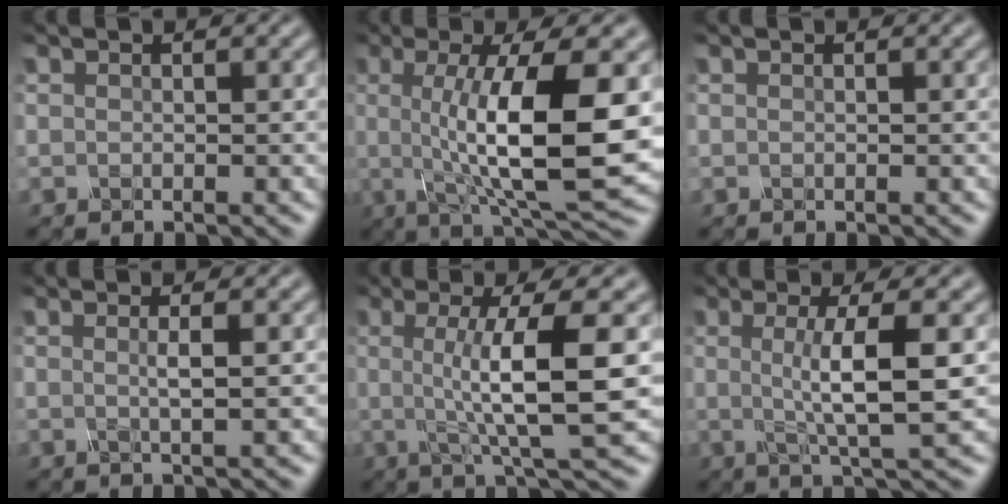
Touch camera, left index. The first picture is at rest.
{"total": 11.8, "force": [0.1, 3.0, 11.4], "torque": [-0.163, -0.003, 0.002]}
{"total": 0.0}
{"total": 1.8, "force": [0.2, 0.4, 1.7], "torque": [-0.030, 0.002, -0.004]}
{"total": 8.3, "force": [0.4, 1.6, 8.1], "torque": [-0.119, 0.003, 0.006]}
{"total": 5.8, "force": [0.4, 1.1, 5.7], "torque": [-0.096, 0.002, 0.004]}